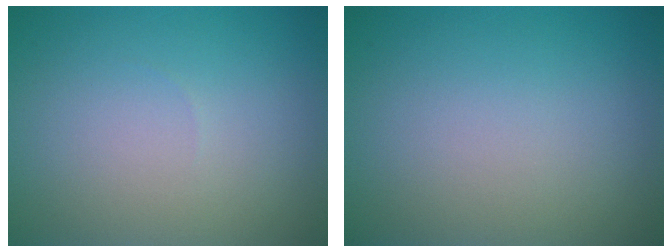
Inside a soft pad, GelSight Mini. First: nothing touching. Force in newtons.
{"total": 0.0}